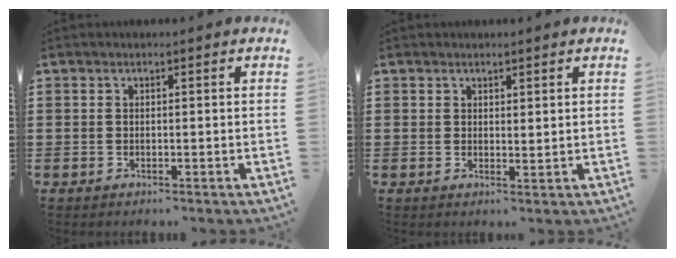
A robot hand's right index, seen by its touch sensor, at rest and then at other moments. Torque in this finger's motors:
{"motor_torque": [-0.27, 0.11, 0.07, 0.01]}